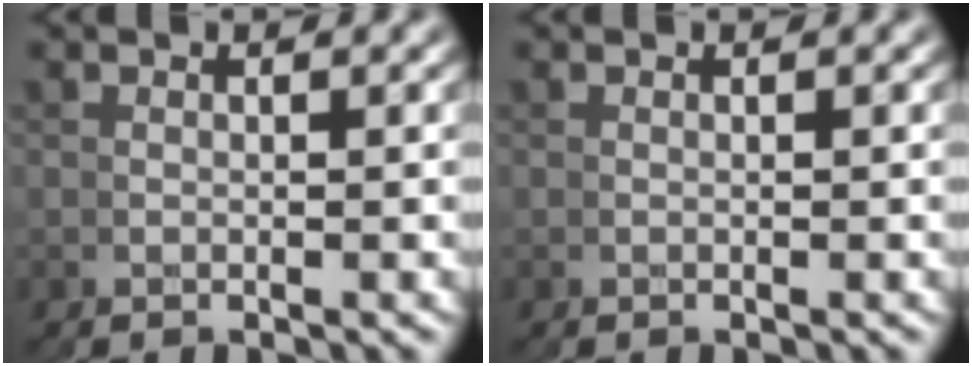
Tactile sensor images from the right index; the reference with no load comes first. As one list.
[{"total": 0.0}]